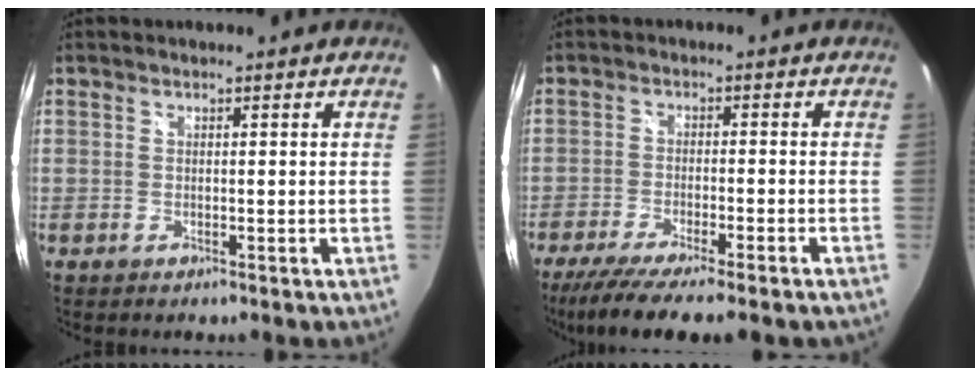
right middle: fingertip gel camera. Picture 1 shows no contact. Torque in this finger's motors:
{"motor_torque": [1.14, -1.00, 0.58, 0.12]}